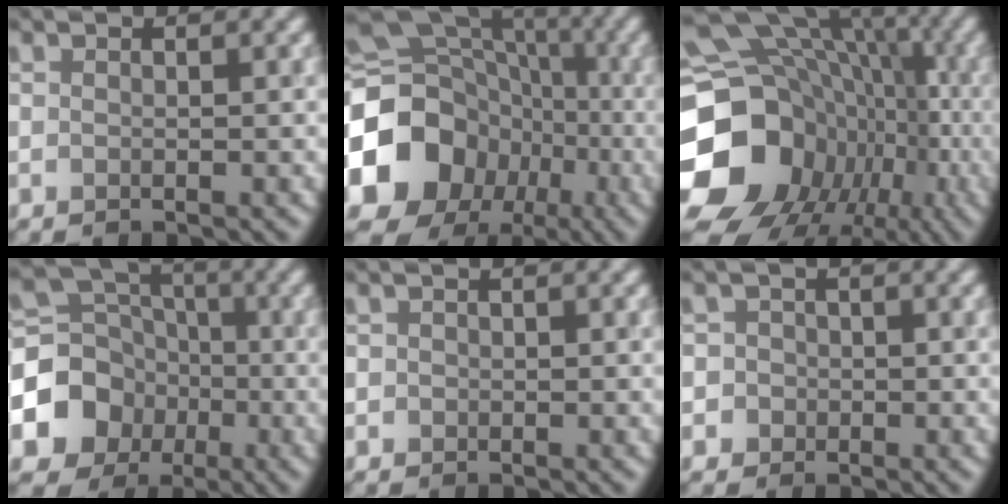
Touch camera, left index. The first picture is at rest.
{"total": 17.9, "force": [-4.4, 15.7, 7.3], "torque": [-0.158, -0.007, -0.109]}
{"total": 21.1, "force": [-4.4, 18.1, 9.8], "torque": [-0.171, -0.014, -0.088]}
{"total": 7.0, "force": [-2.1, 6.2, 2.5], "torque": [-0.043, 0.006, -0.050]}
{"total": 0.6, "force": [0.0, 0.6, -0.1], "torque": [0.011, -0.002, -0.002]}
{"total": 3.3, "force": [-0.5, 3.3, 0.4], "torque": [0.026, 0.019, -0.039]}